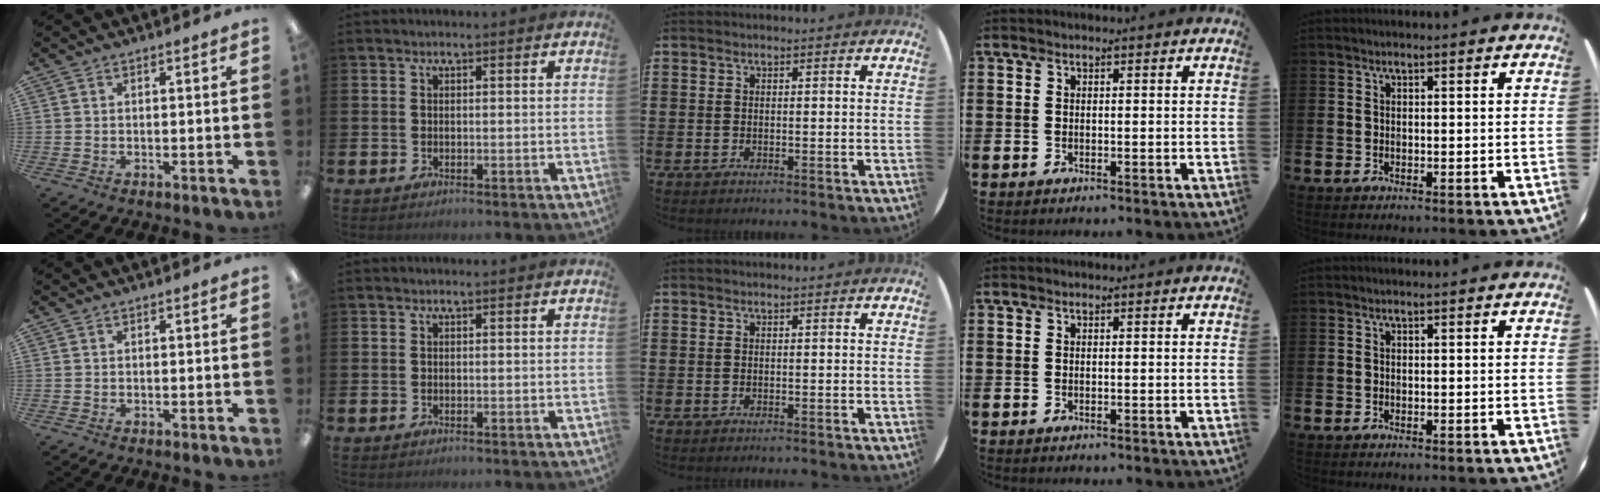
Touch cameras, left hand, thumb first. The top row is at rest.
{}